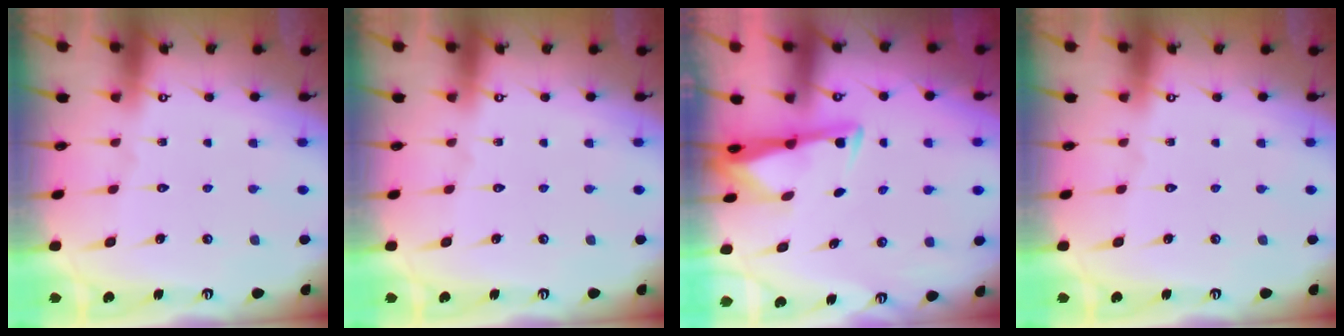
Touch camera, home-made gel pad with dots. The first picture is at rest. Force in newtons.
{"total": 0.0}
{"total": 3.0, "press": 3.0, "slide": 0.4}
{"total": 0.0}